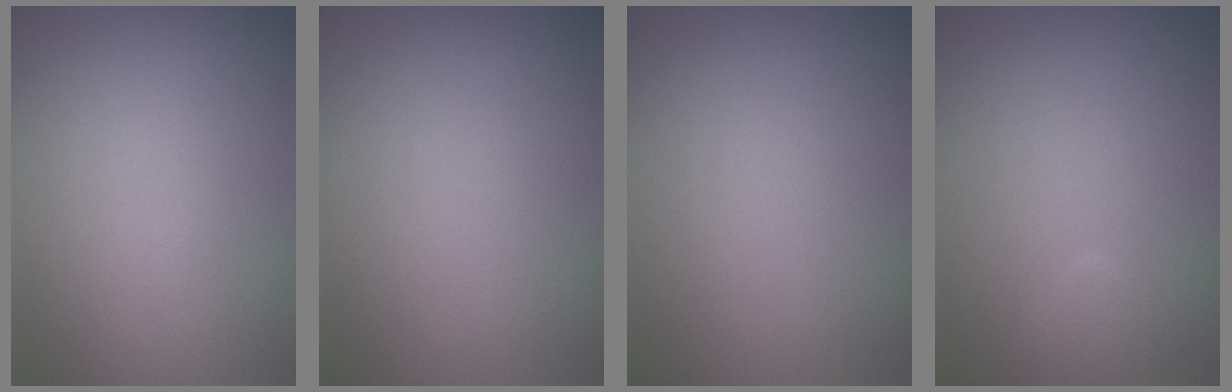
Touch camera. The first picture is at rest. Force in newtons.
{"total": 0.0}
{"total": 0.0}
{"total": 1.1, "press": 1.1, "slide": 0.1}